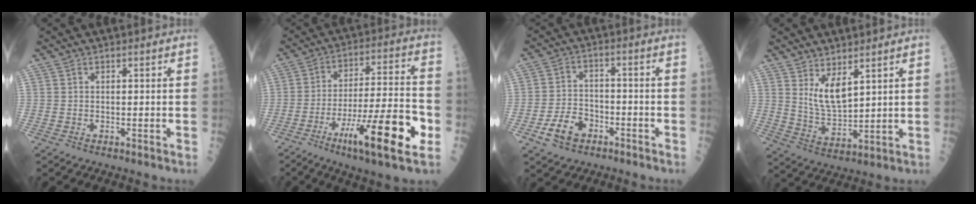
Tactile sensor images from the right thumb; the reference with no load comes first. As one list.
[{"total": 20.0, "force": [-7.8, 3.5, 18.0], "torque": [-0.305, 0.014, -0.122]}, {"total": 7.1, "force": [-3.7, 4.7, 3.8], "torque": [-0.056, 0.027, -0.064]}, {"total": 6.9, "force": [3.7, 2.6, 5.3], "torque": [-0.091, -0.043, 0.081]}]